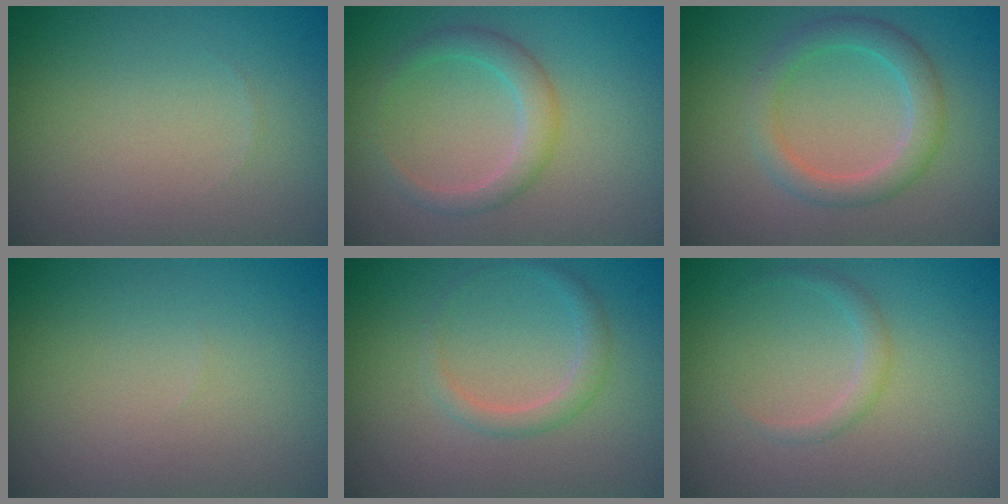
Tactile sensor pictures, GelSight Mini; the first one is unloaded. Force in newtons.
{"total": 2.5, "press": 2.5, "slide": 0.1}
{"total": 3.1, "press": 3.1, "slide": 0.1}
{"total": 0.0}
{"total": 1.7, "press": 1.7, "slide": 0.1}
{"total": 1.2, "press": 1.2, "slide": 0.0}